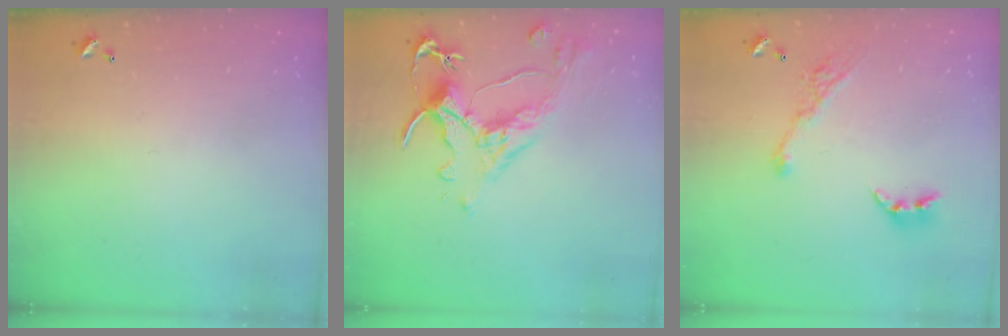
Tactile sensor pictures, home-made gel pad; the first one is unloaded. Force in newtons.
{"total": 3.1, "press": 2.9, "slide": 1.3}
{"total": 10.1, "press": 10.0, "slide": 1.4}